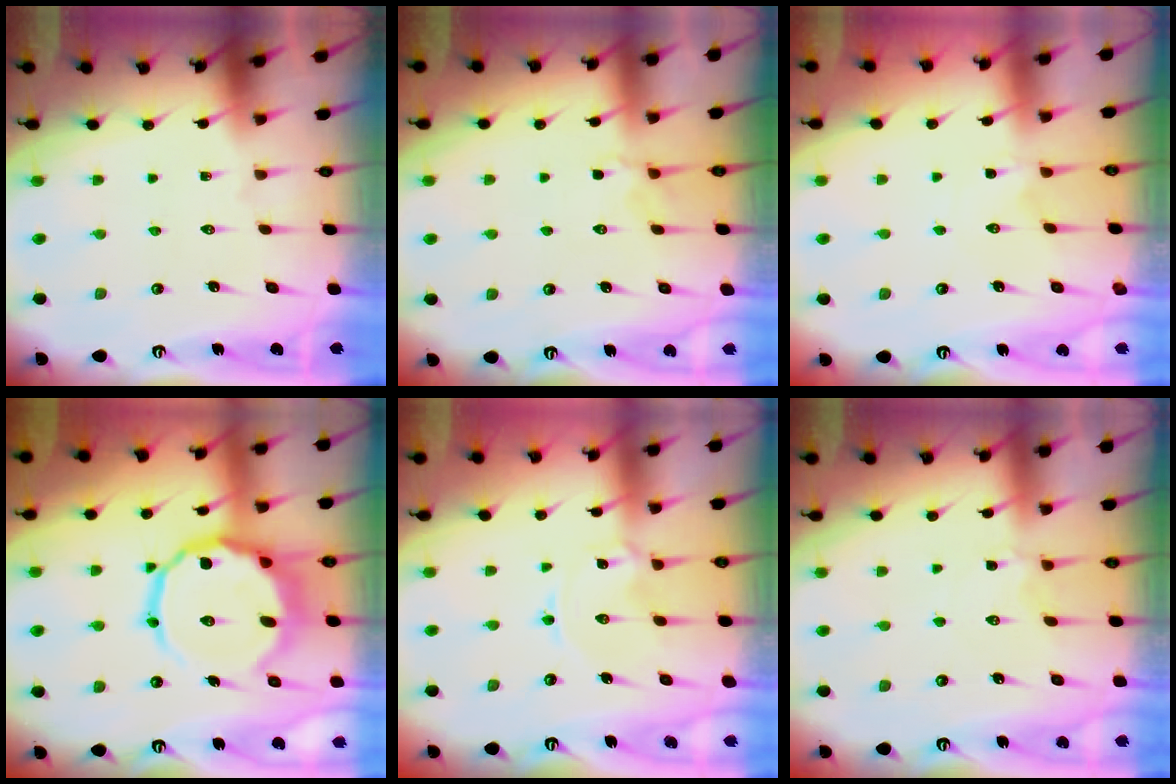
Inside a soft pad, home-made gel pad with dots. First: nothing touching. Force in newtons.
{"total": 2.7, "press": 2.1, "slide": 1.8}
{"total": 0.6, "press": 0.5, "slide": 0.3}
{"total": 14.4, "press": 14.3, "slide": 1.7}
{"total": 1.5, "press": 1.5, "slide": 0.0}
{"total": 2.7, "press": 2.6, "slide": 0.5}